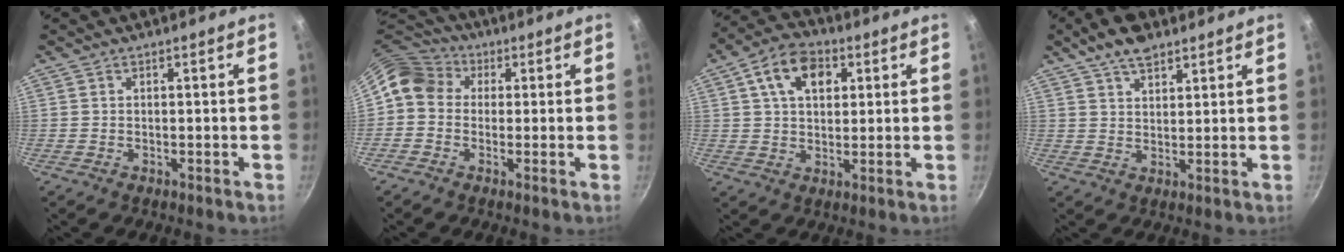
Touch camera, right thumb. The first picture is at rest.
{"total": 8.9, "force": [1.2, 7.6, 4.5], "torque": [-0.062, 0.025, -0.004]}
{"total": 10.7, "force": [3.6, 7.1, 7.1], "torque": [-0.099, 0.005, 0.050]}
{"total": 7.9, "force": [5.3, 3.9, 4.3], "torque": [-0.052, -0.011, 0.090]}